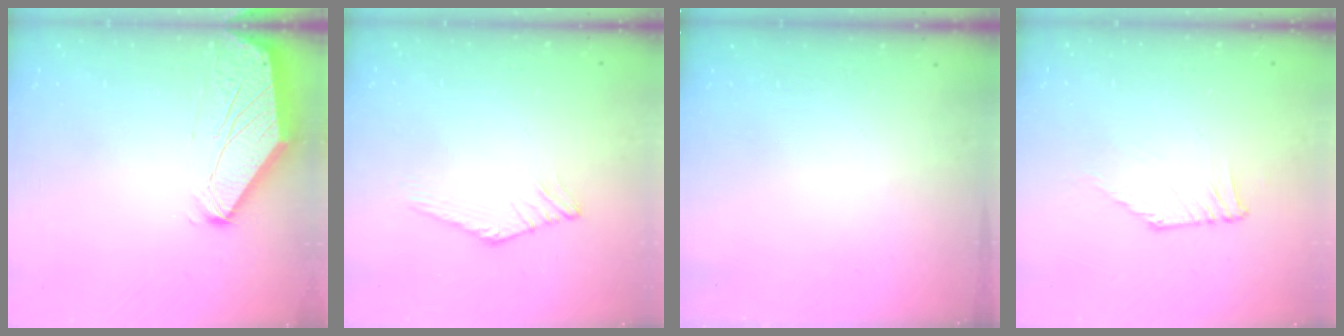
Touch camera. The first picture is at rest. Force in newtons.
{"total": 0.0}
{"total": 0.0}
{"total": 0.5, "press": 0.2, "slide": 0.5}